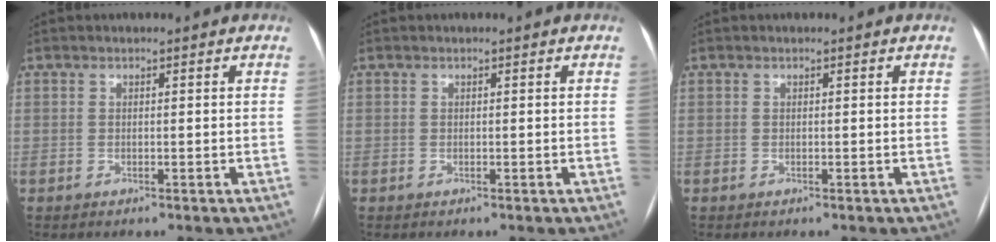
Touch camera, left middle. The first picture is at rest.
{"total": 0.0}
{"total": 0.0}